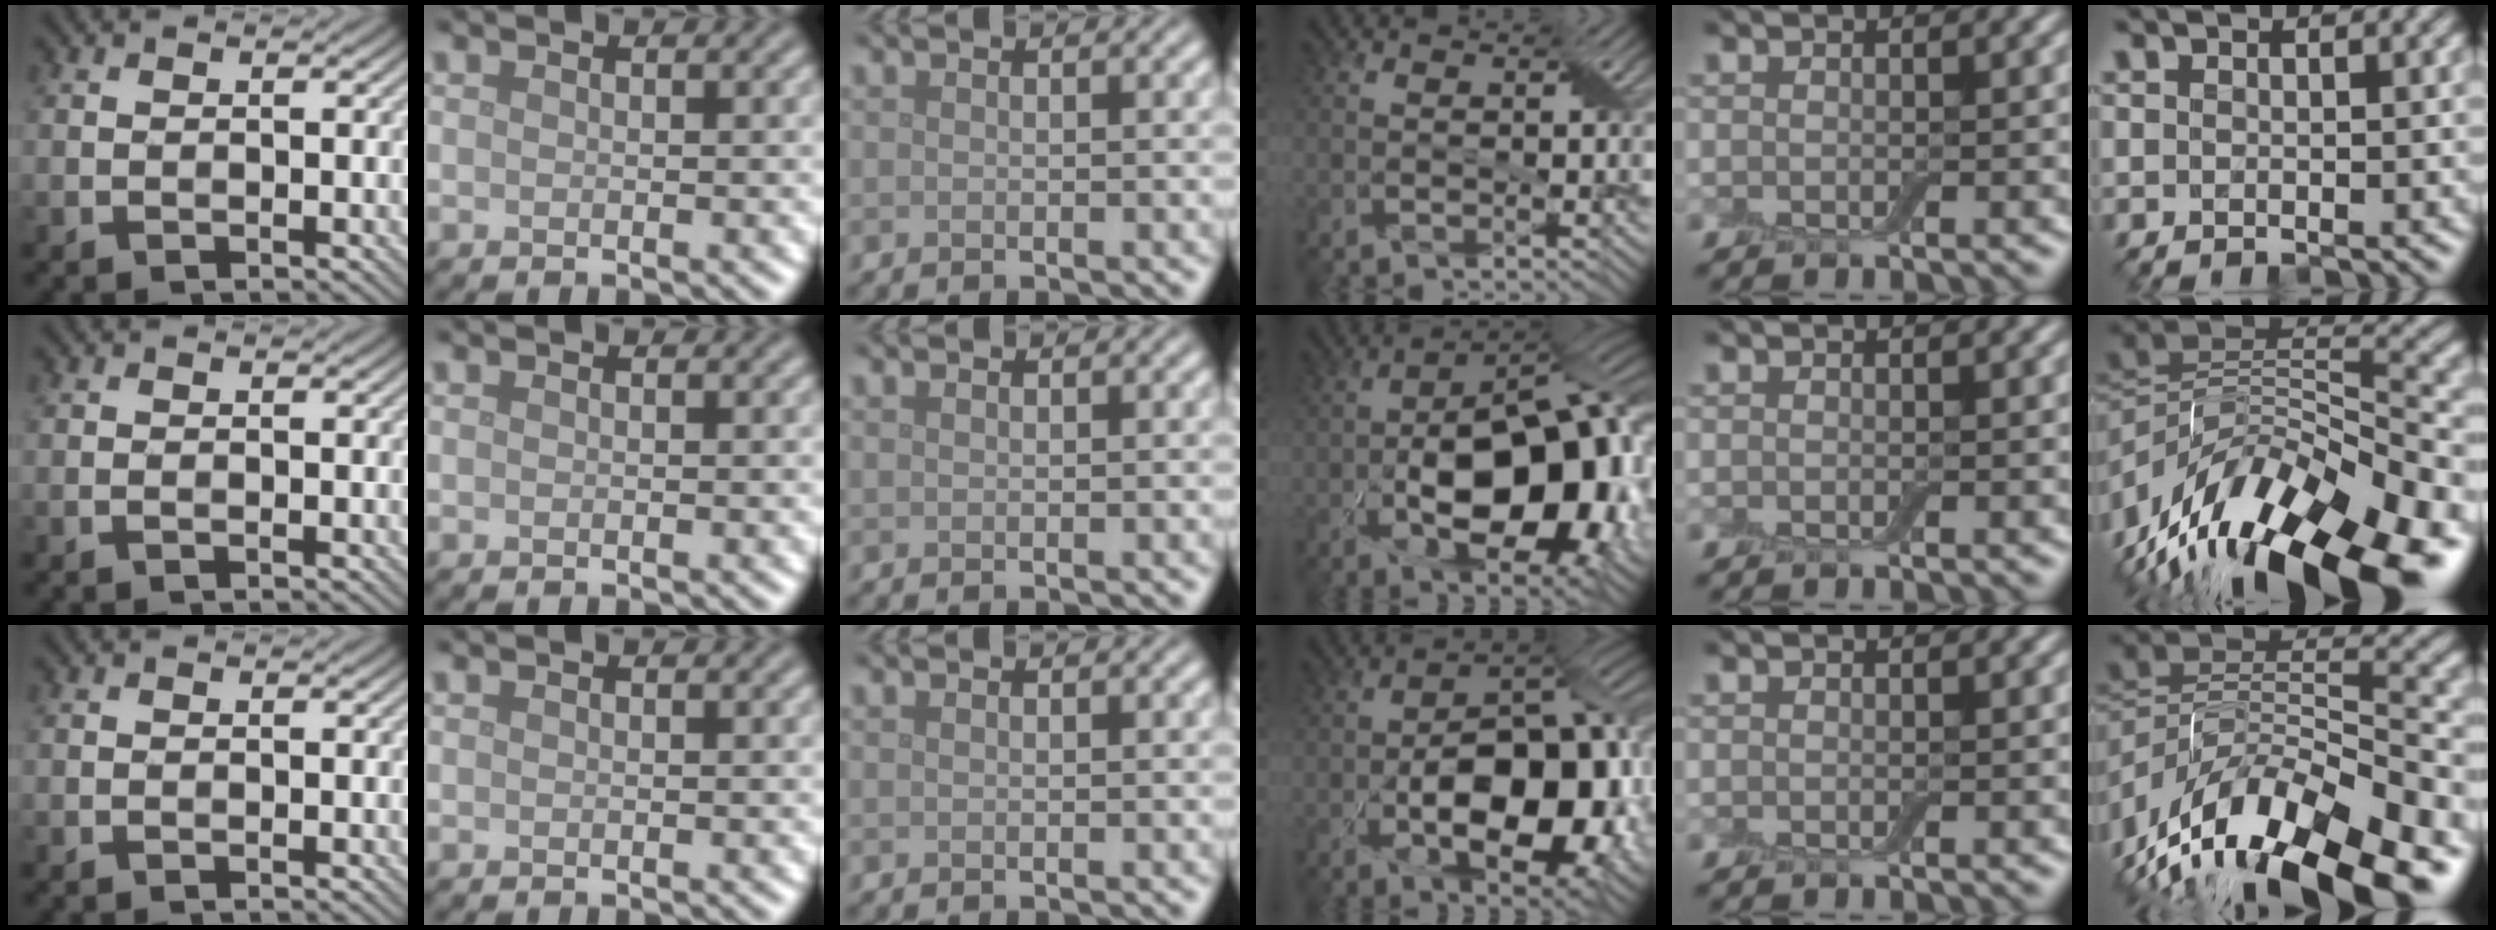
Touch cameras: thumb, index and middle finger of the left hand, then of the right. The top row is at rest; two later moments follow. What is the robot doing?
{"motion": "insert", "object": "airpods case & airpods"}